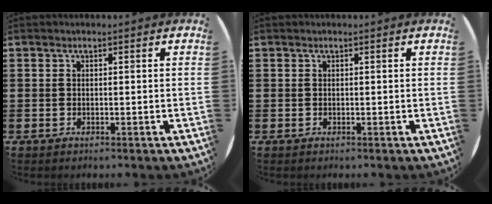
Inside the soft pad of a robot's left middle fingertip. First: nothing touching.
{"total": 0.0}